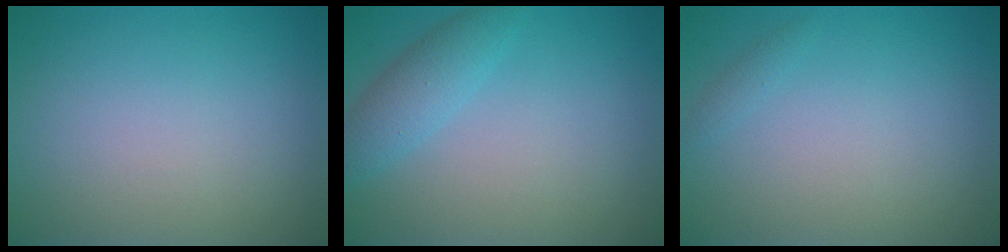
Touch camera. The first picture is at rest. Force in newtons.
{"total": 2.7, "press": 2.7, "slide": 0.1}
{"total": 0.6, "press": 0.6, "slide": 0.0}